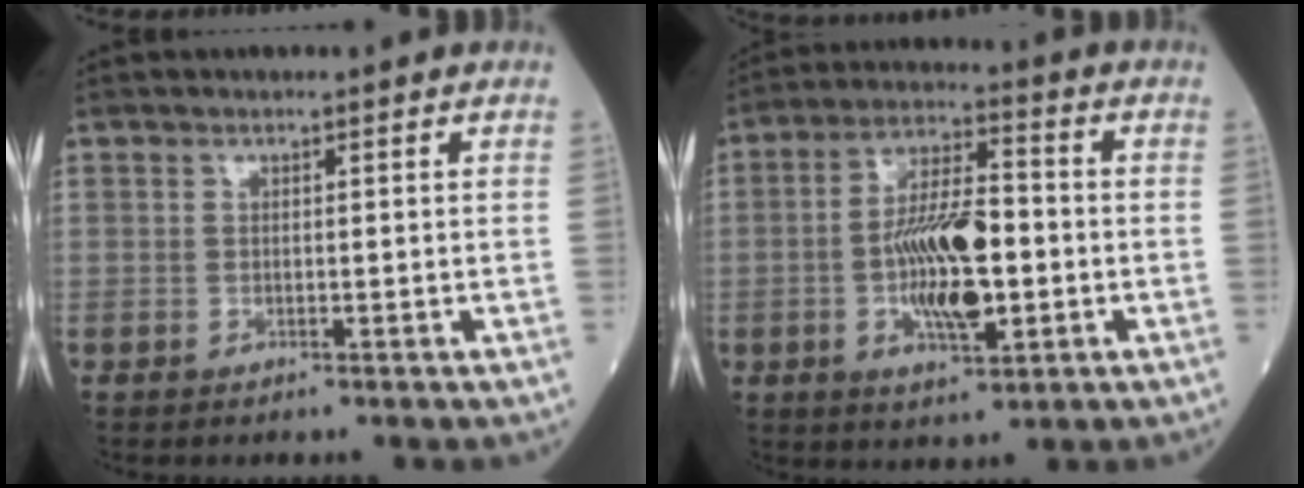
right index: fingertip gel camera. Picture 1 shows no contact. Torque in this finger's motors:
{"motor_torque": [0.58, -0.15, 0.36, 0.21]}